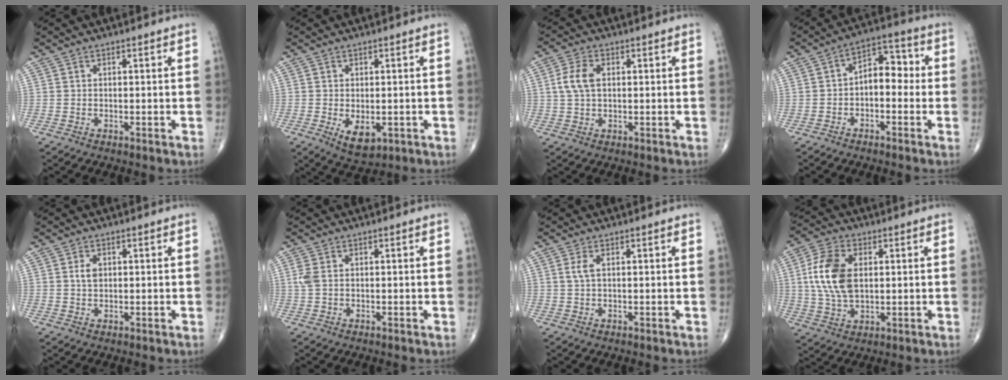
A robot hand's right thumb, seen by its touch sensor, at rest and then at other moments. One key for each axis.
{"total": 5.1, "fx": -1.2, "fy": 2.9, "fz": 4.0, "tx": -0.056, "ty": -0.010, "tz": -0.008}
{"total": 5.1, "fx": 0.8, "fy": 3.0, "fz": 4.1, "tx": -0.094, "ty": 0.008, "tz": 0.013}
{"total": 7.4, "fx": -0.8, "fy": 4.6, "fz": 5.8, "tx": -0.058, "ty": 0.037, "tz": -0.028}
{"total": 2.0, "fx": 0.4, "fy": 1.3, "fz": 1.5, "tx": -0.027, "ty": 0.000, "tz": 0.008}
{"total": 2.0, "fx": 0.3, "fy": 1.2, "fz": 1.6, "tx": -0.051, "ty": 0.008, "tz": 0.008}
{"total": 1.8, "fx": 0.5, "fy": 0.6, "fz": 1.6, "tx": -0.046, "ty": 0.006, "tz": 0.014}
{"total": 12.0, "fx": 1.7, "fy": 7.1, "fz": 9.5, "tx": -0.188, "ty": 0.002, "tz": 0.032}